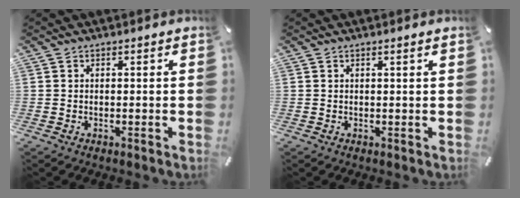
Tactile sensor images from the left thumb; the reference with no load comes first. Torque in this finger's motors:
{"motor_torque": [-0.29, -0.09, -0.09, 0.14, 0.07]}